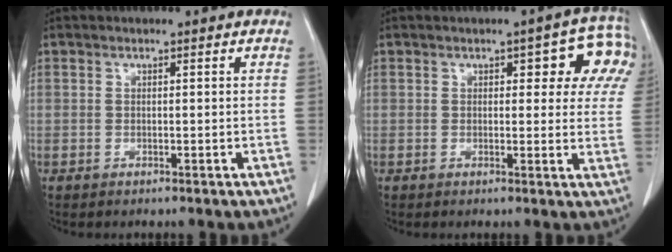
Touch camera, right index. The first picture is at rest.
{"total": 8.4, "force": [3.8, 3.8, 6.5], "torque": [-0.060, 0.013, 0.035]}